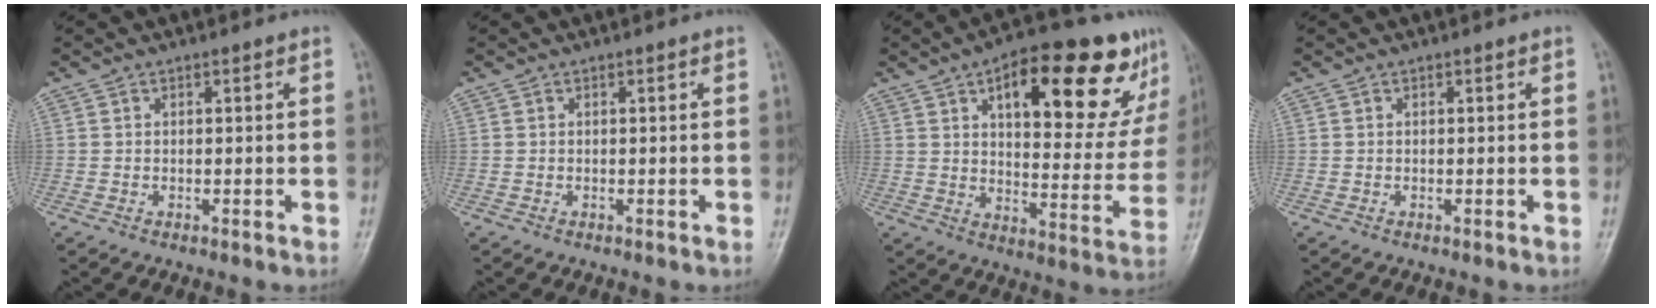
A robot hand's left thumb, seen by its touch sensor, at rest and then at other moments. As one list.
[{"total": 0.0}, {"total": 24.8, "force": [12.6, 9.6, 19.1], "torque": [-0.220, -0.020, 0.182]}, {"total": 0.0}]